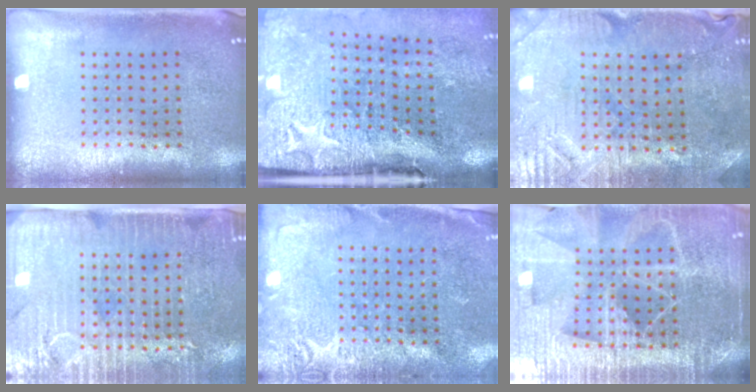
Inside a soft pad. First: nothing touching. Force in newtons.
{"total": 5.0, "press": 3.9, "slide": 3.1}
{"total": 1.2, "press": 1.1, "slide": 0.4}
{"total": 3.6, "press": 3.3, "slide": 1.5}
{"total": 2.8, "press": 2.7, "slide": 0.5}
{"total": 5.7, "press": 5.0, "slide": 2.8}